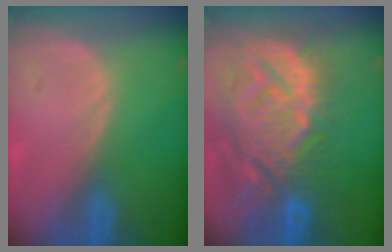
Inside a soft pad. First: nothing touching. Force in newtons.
{"total": 14.4, "press": 12.3, "slide": 7.5}